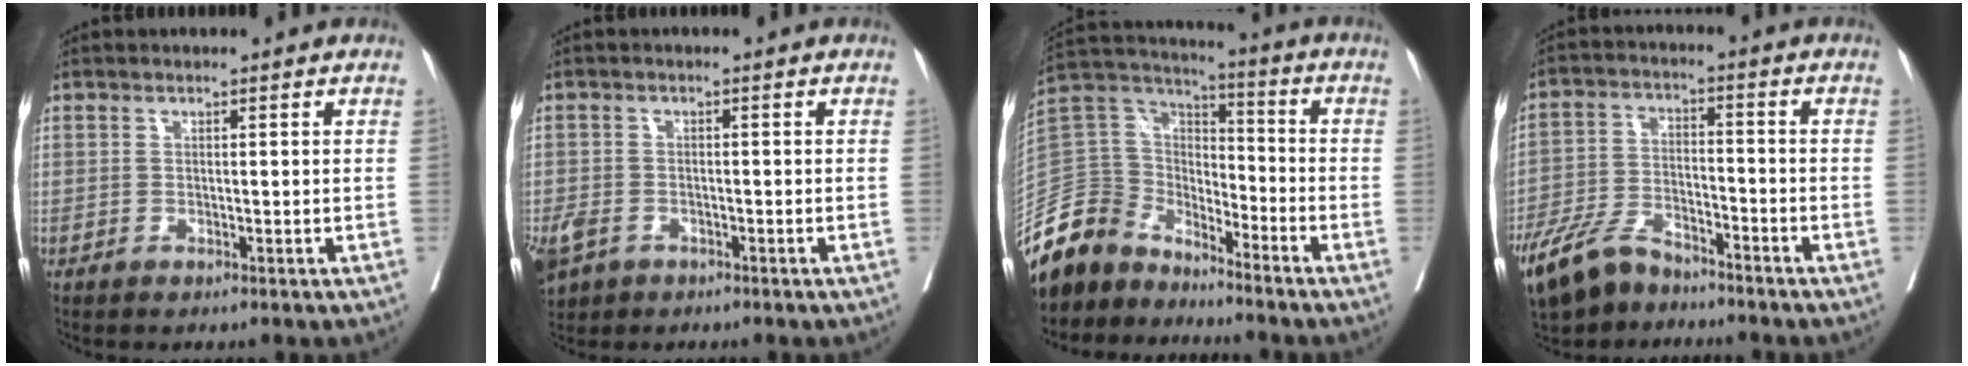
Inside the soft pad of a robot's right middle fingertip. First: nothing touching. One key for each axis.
{"total": 8.4, "fx": -4.4, "fy": 5.9, "fz": 4.0, "tx": -0.112, "ty": -0.012, "tz": -0.071}
{"total": 14.8, "fx": -12.8, "fy": 6.7, "fz": 3.3, "tx": -0.082, "ty": 0.041, "tz": -0.250}
{"total": 9.4, "fx": -7.6, "fy": 3.4, "fz": 4.4, "tx": -0.097, "ty": -0.017, "tz": -0.144}